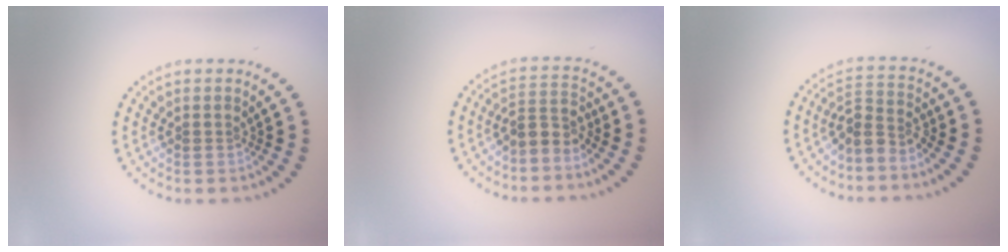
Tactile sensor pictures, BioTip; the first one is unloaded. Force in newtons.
{"total": 2.5, "press": 2.0, "slide": 1.6}
{"total": 2.7, "press": 2.0, "slide": 1.9}